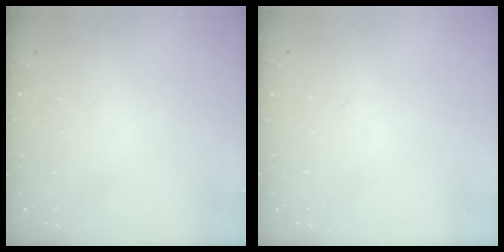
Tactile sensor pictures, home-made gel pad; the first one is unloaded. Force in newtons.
{"total": 0.0}